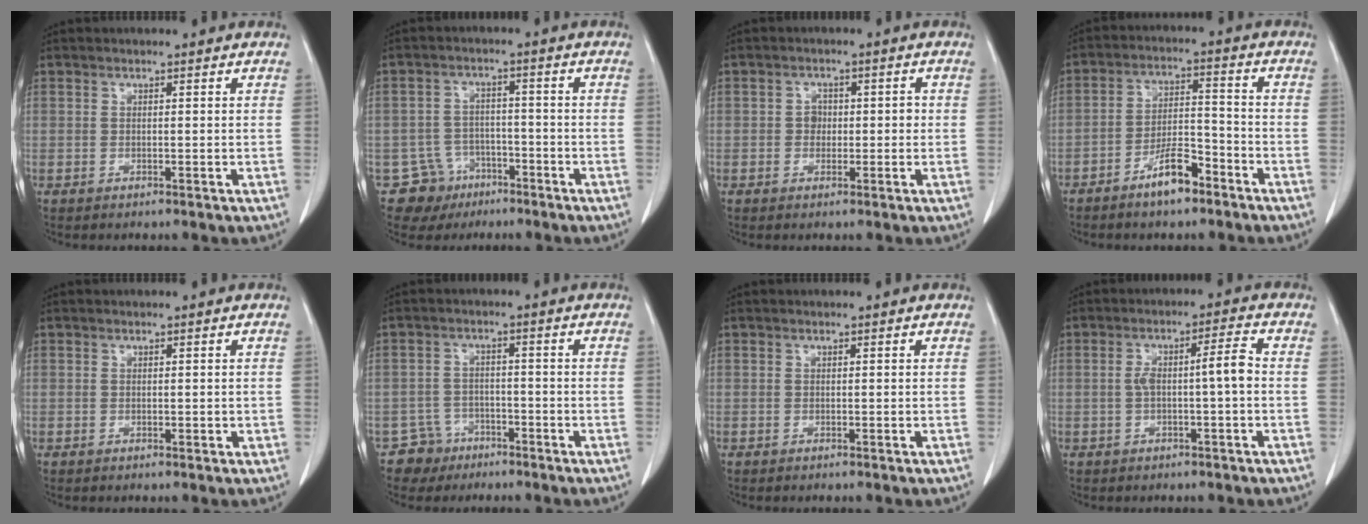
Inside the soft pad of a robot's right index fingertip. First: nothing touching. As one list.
[{"total": 6.1, "force": [-3.6, 4.9, -0.2], "torque": [0.015, 0.011, -0.052]}, {"total": 2.5, "force": [-0.2, 2.0, 1.5], "torque": [-0.017, 0.009, -0.004]}, {"total": 7.2, "force": [-4.9, 2.1, 4.9], "torque": [-0.087, 0.009, -0.085]}, {"total": 0.7, "force": [0.0, 0.5, 0.5], "torque": [-0.007, 0.002, 0.004]}, {"total": 4.2, "force": [-2.8, 3.1, -0.5], "torque": [0.019, 0.013, -0.044]}, {"total": 0.0}, {"total": 5.3, "force": [-0.4, 0.4, 5.3], "torque": [-0.096, 0.022, -0.004]}]